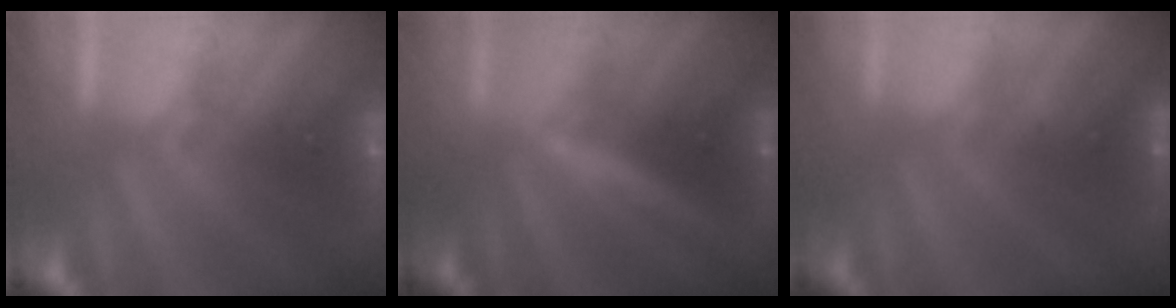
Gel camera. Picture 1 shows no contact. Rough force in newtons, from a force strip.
{"total": 3.1}
{"total": 2.1}